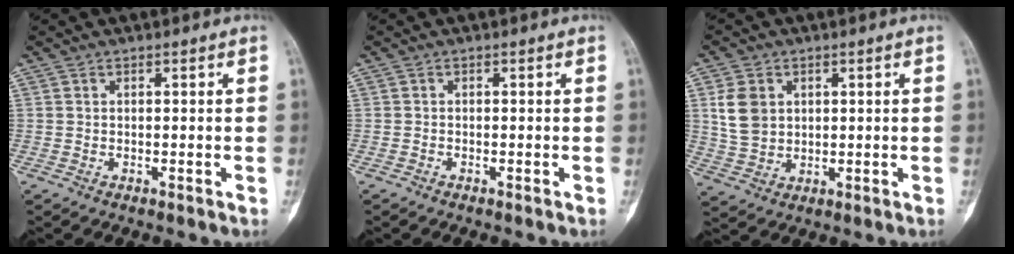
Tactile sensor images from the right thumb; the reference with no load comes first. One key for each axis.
{"total": 0.0}
{"total": 7.1, "fx": 1.9, "fy": 5.6, "fz": 3.9, "tx": -0.061, "ty": -0.005, "tz": 0.044}